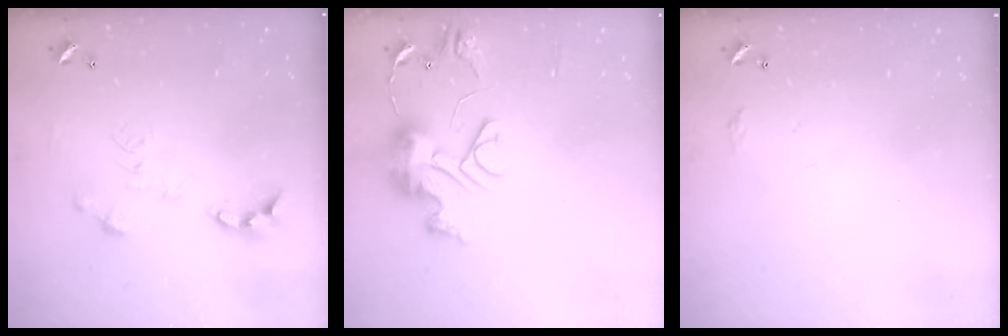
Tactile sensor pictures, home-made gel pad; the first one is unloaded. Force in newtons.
{"total": 13.1, "press": 13.1, "slide": 0.9}
{"total": 2.8, "press": 2.8, "slide": 0.4}